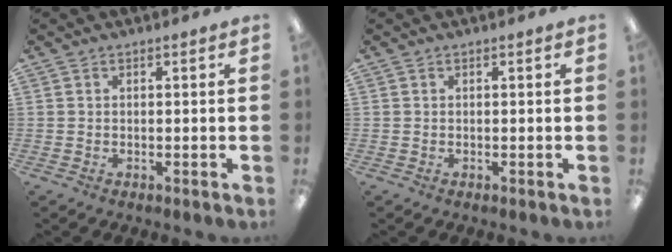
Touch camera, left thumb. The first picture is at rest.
{"total": 0.0}